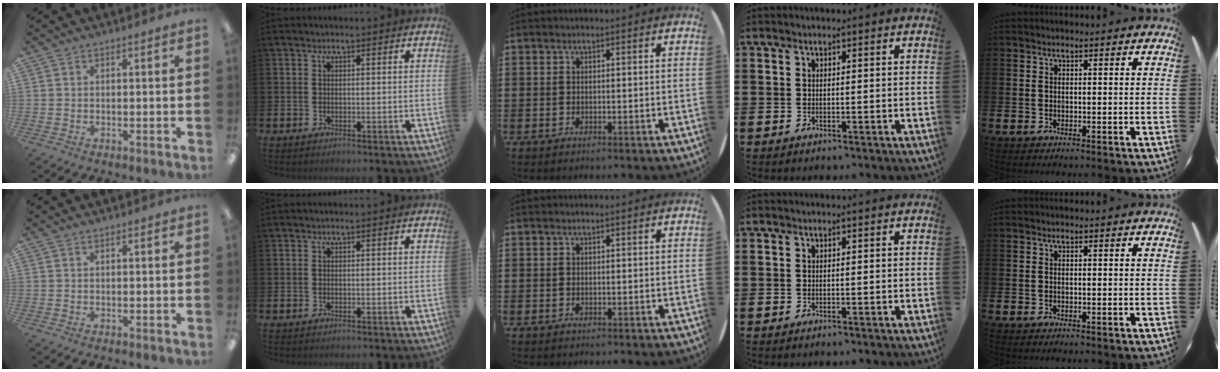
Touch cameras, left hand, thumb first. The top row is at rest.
{}